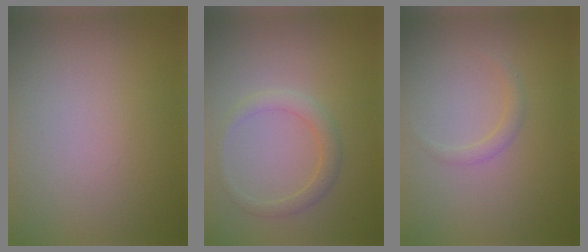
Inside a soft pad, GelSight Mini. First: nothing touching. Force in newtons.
{"total": 1.8, "press": 1.8, "slide": 0.0}
{"total": 1.0, "press": 1.0, "slide": 0.1}